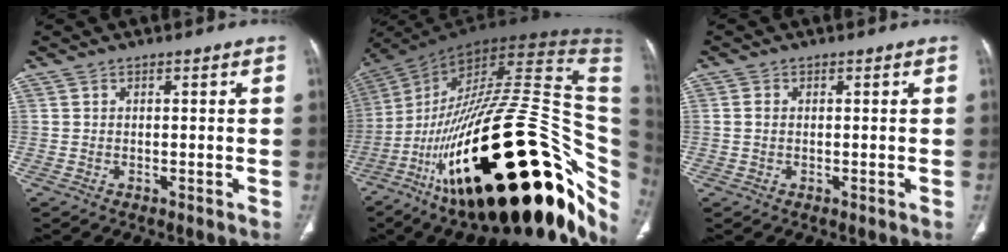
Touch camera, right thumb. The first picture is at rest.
{"total": 49.2, "force": [-12.4, 20.0, 43.2], "torque": [-0.581, 0.082, -0.194]}
{"total": 1.6, "force": [0.1, 1.1, 1.1], "torque": [-0.025, 0.003, 0.005]}